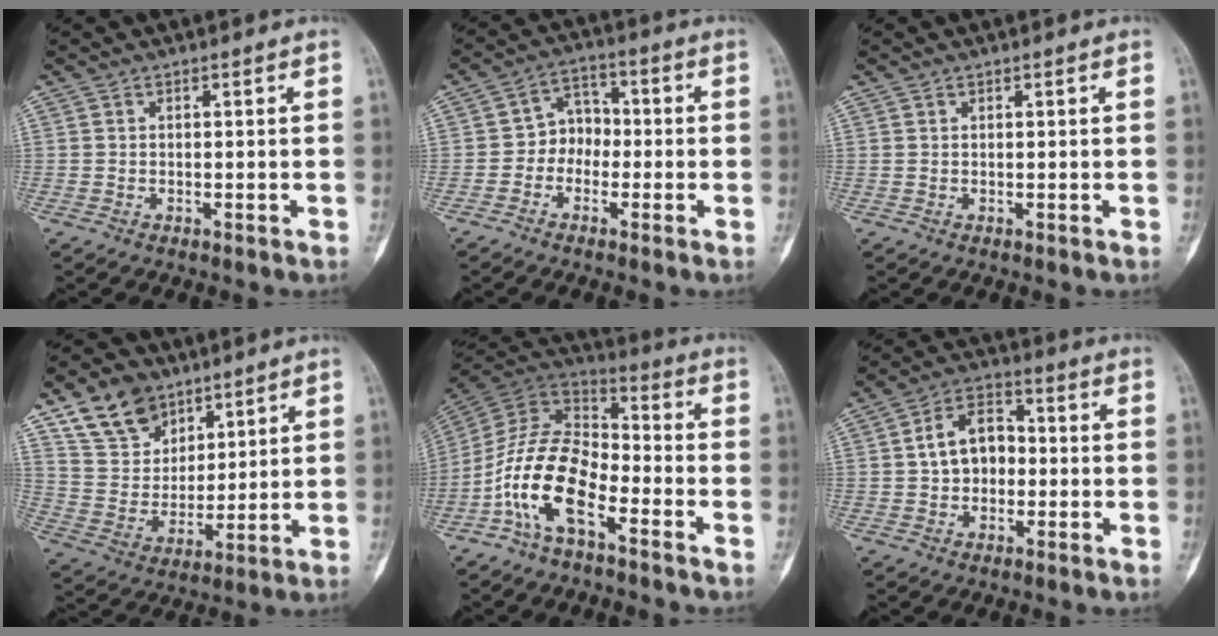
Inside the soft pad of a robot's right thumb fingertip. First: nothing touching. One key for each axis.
{"total": 5.9, "fx": -1.4, "fy": 4.9, "fz": 2.9, "tx": -0.011, "ty": 0.025, "tz": -0.040}
{"total": 0.0}
{"total": 13.3, "fx": 8.6, "fy": 9.0, "fz": 4.7, "tx": -0.054, "ty": -0.039, "tz": 0.168}
{"total": 15.2, "fx": -6.9, "fy": 7.4, "fz": 11.3, "tx": -0.211, "ty": 0.068, "tz": -0.139}
{"total": 8.8, "fx": -0.1, "fy": 6.4, "fz": 6.0, "tx": -0.077, "ty": 0.026, "tz": -0.011}